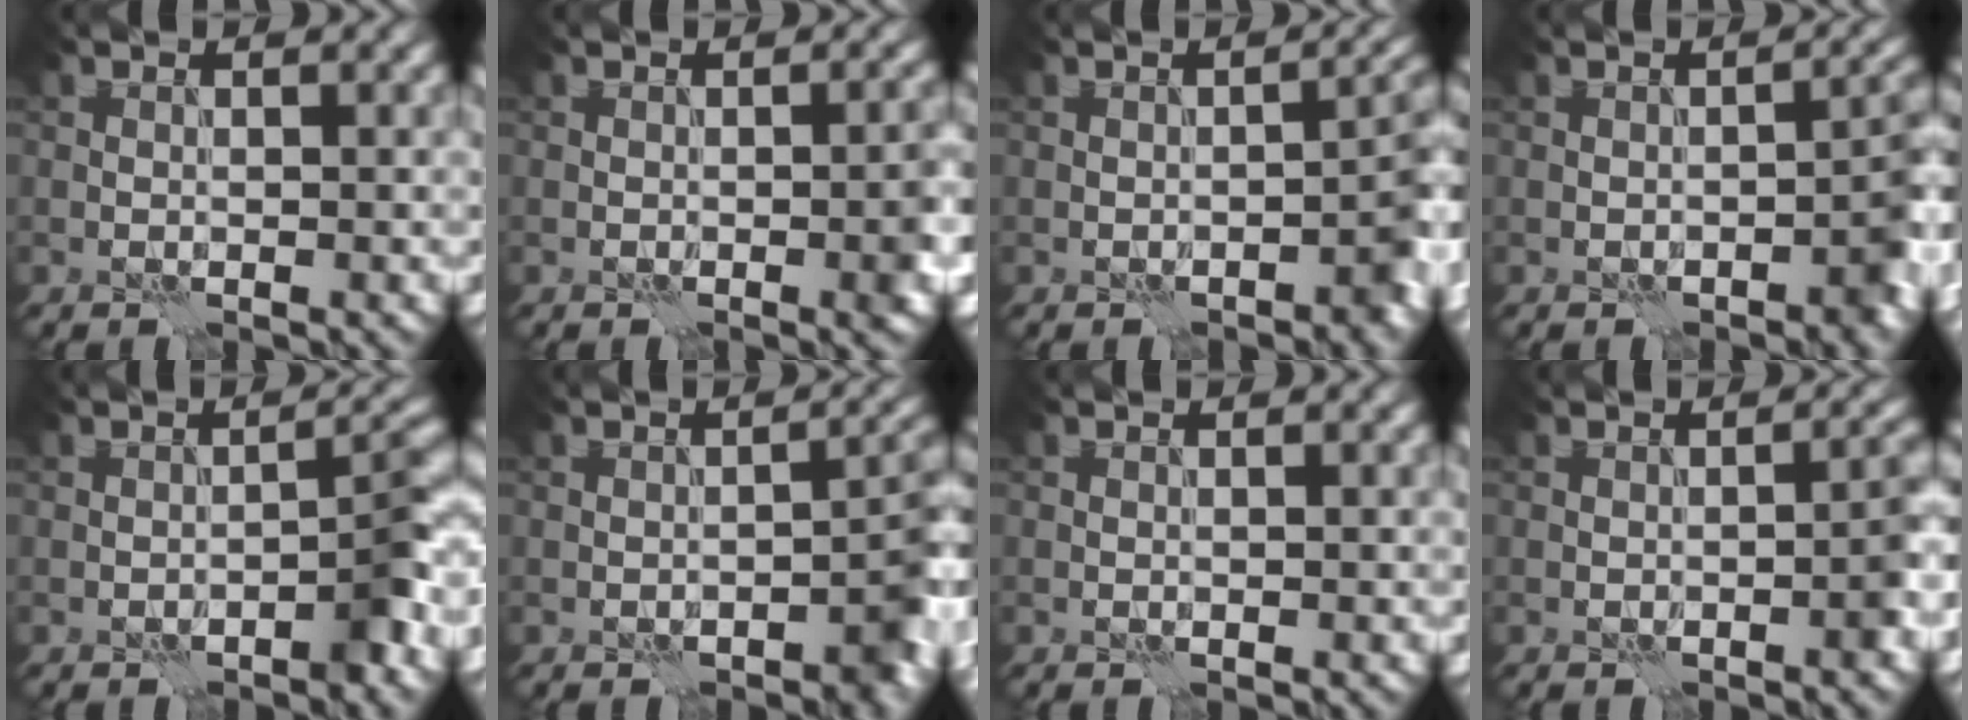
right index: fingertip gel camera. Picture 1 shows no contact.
{"total": 1.9, "force": [-0.6, 0.3, 1.7], "torque": [-0.023, 0.003, -0.010]}
{"total": 3.5, "force": [-1.6, 1.4, 2.8], "torque": [-0.028, 0.013, -0.022]}
{"total": 3.1, "force": [-1.4, 1.2, 2.5], "torque": [-0.026, 0.012, -0.020]}
{"total": 2.8, "force": [-1.6, 0.8, 2.2], "torque": [-0.028, 0.015, -0.026]}
{"total": 3.9, "force": [-1.8, 1.6, 3.1], "torque": [-0.029, 0.014, -0.025]}
{"total": 0.0}
{"total": 1.8, "force": [-0.8, 0.3, 1.6], "torque": [-0.022, 0.010, -0.013]}